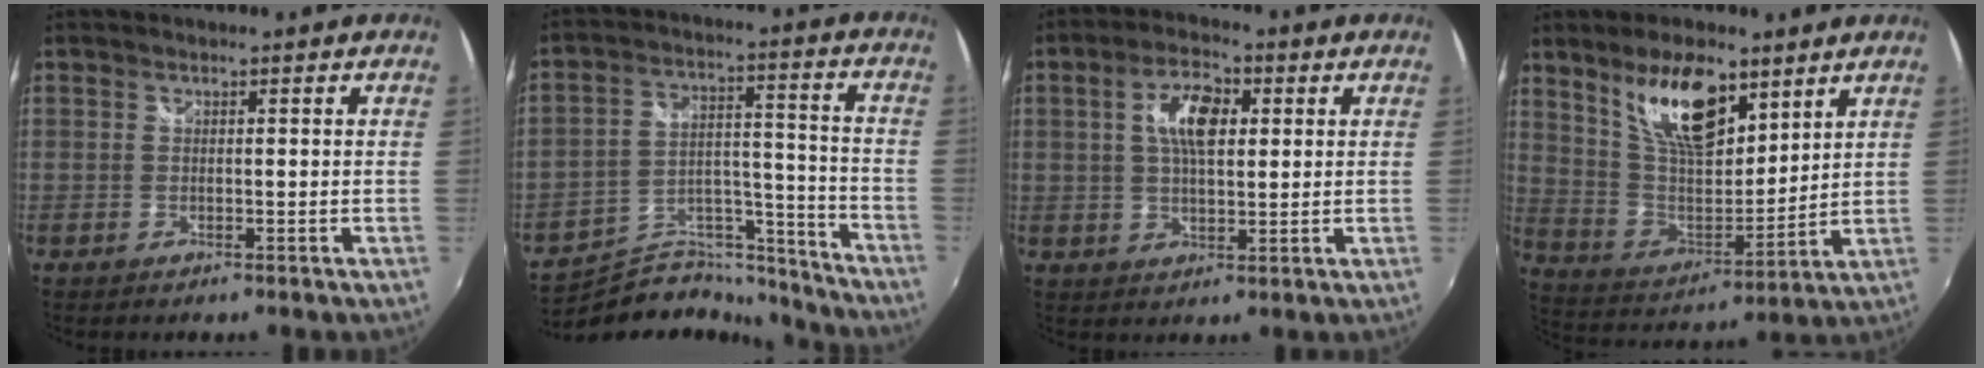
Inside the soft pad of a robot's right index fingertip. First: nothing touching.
{"total": 14.5, "force": [-13.4, 4.9, 2.4], "torque": [-0.031, 0.060, -0.208]}
{"total": 8.2, "force": [2.0, 3.9, 6.9], "torque": [-0.123, 0.015, 0.035]}
{"total": 16.2, "force": [9.4, 6.8, 11.2], "torque": [-0.198, -0.002, 0.182]}